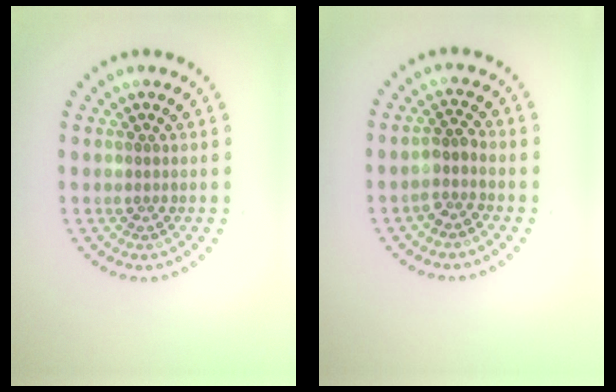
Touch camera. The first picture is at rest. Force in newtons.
{"total": 1.7, "press": 1.5, "slide": 1.0}